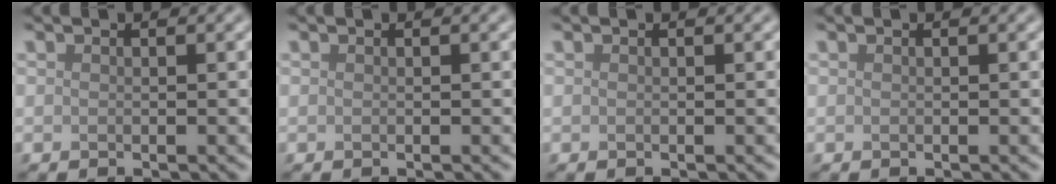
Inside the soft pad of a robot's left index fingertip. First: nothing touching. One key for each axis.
{"total": 0.0}
{"total": 0.0}
{"total": 0.0}